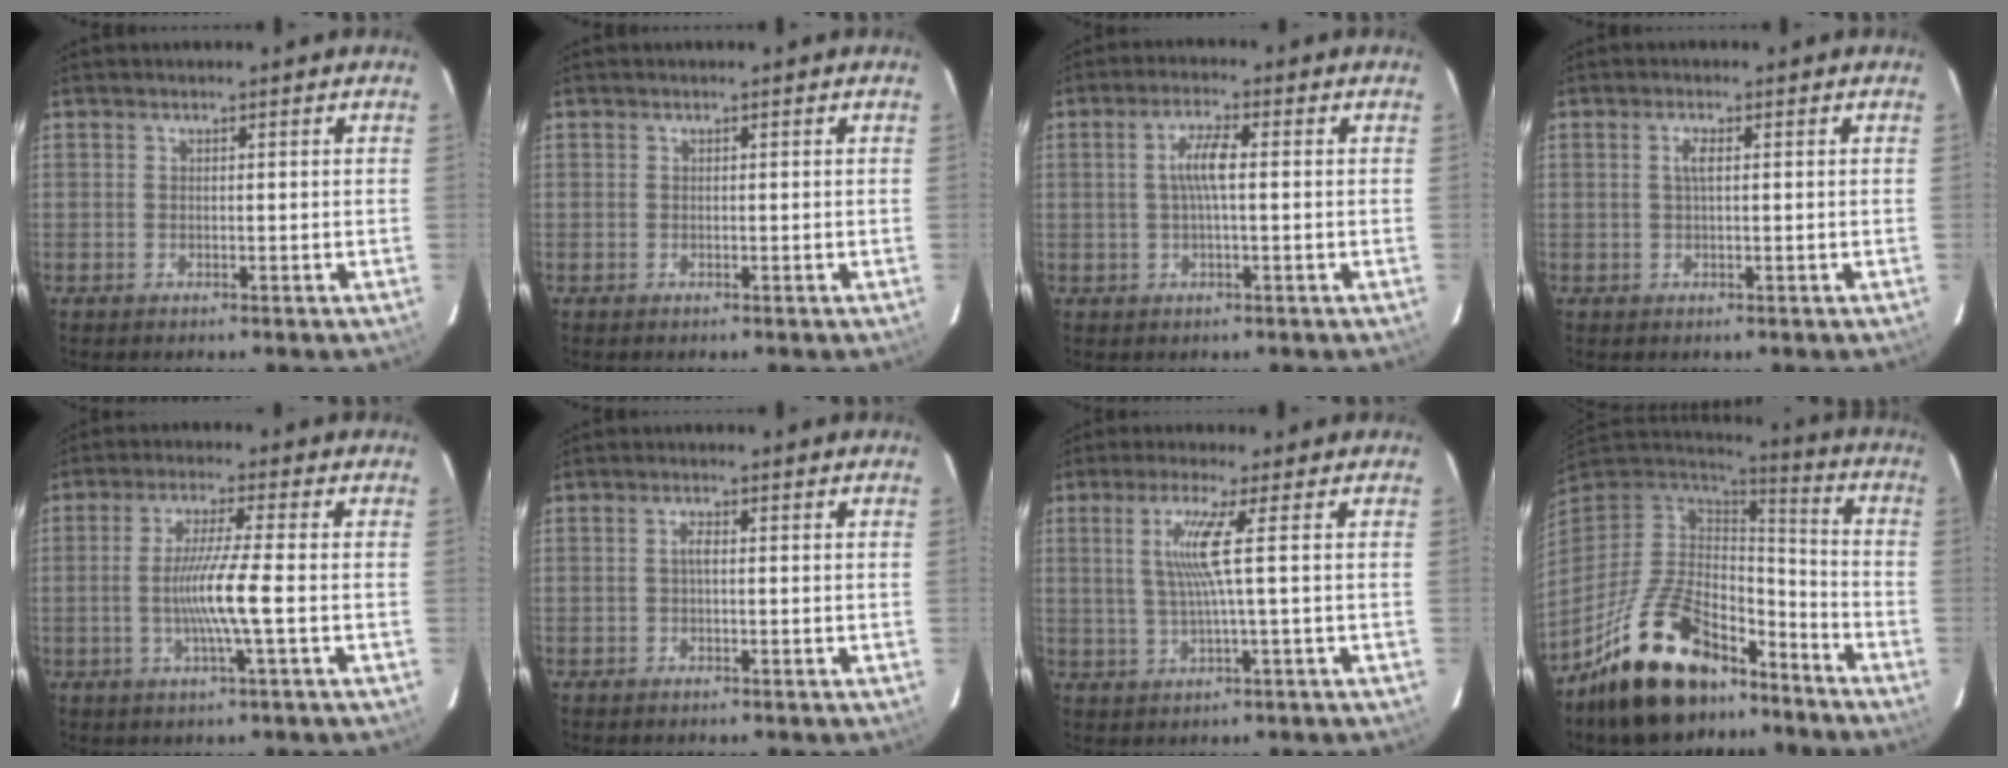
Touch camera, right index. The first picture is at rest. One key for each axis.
{"total": 0.0}
{"total": 4.7, "fx": 0.2, "fy": 0.7, "fz": 4.6, "tx": -0.088, "ty": 0.006, "tz": 0.006}
{"total": 1.7, "fx": 0.3, "fy": 0.3, "fz": 1.6, "tx": -0.032, "ty": 0.002, "tz": 0.004}
{"total": 7.7, "fx": -1.6, "fy": -1.1, "fz": 7.5, "tx": -0.144, "ty": -0.009, "tz": -0.032}
{"total": 1.2, "fx": -0.1, "fy": 0.3, "fz": 1.2, "tx": -0.023, "ty": 0.004, "tz": -0.004}
{"total": 6.0, "fx": 1.0, "fy": -1.6, "fz": 5.7, "tx": -0.104, "ty": -0.003, "tz": 0.023}
{"total": 22.5, "fx": -15.3, "fy": 10.5, "fz": 12.8, "tx": -0.251, "ty": 0.001, "tz": -0.237}